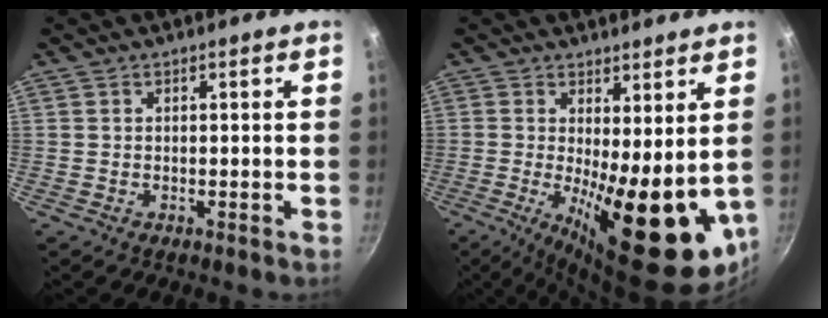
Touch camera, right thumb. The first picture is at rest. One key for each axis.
{"total": 18.1, "fx": -0.4, "fy": 6.6, "fz": 16.8, "tx": -0.213, "ty": -0.032, "tz": 0.009}